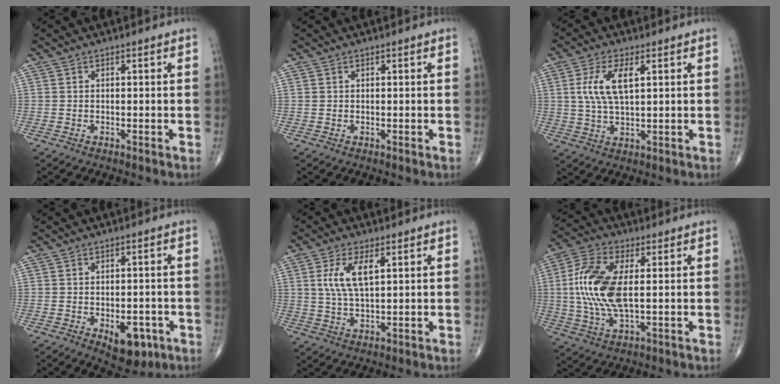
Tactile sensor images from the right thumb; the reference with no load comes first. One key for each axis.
{"total": 0.0}
{"total": 8.2, "fx": 2.2, "fy": 3.4, "fz": 7.1, "tx": -0.150, "ty": -0.002, "tz": 0.045}
{"total": 7.9, "fx": -3.1, "fy": 4.3, "fz": 5.9, "tx": -0.058, "ty": 0.008, "tz": -0.032}
{"total": 7.3, "fx": 2.2, "fy": 2.9, "fz": 6.4, "tx": -0.132, "ty": -0.005, "tz": 0.048}
{"total": 14.0, "fx": 1.0, "fy": 6.2, "fz": 12.5, "tx": -0.280, "ty": 0.002, "tz": 0.019}